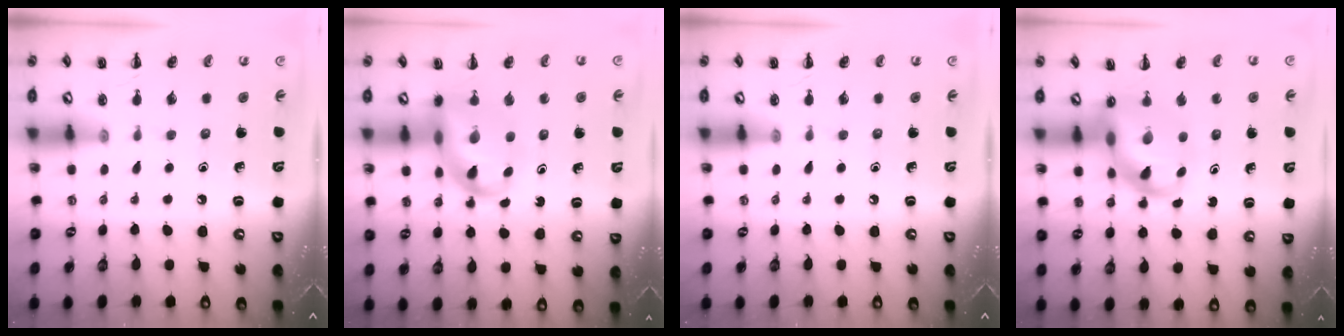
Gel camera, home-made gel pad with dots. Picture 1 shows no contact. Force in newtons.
{"total": 11.7, "press": 11.3, "slide": 2.7}
{"total": 0.0}
{"total": 10.7, "press": 10.4, "slide": 2.6}